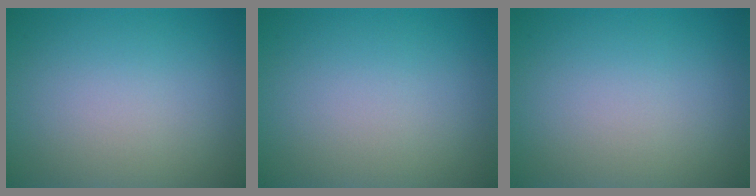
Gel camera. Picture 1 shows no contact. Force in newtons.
{"total": 0.0}
{"total": 0.0}